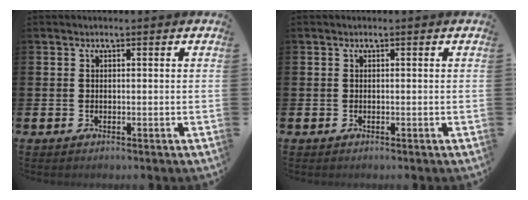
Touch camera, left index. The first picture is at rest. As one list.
[{"total": 0.0}]